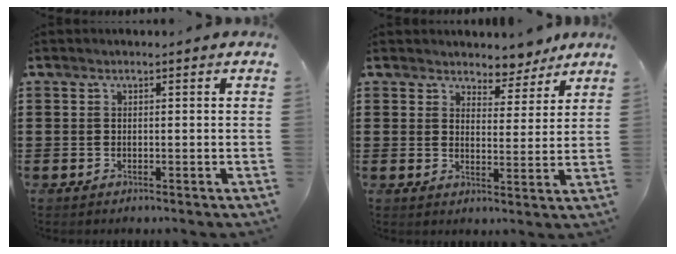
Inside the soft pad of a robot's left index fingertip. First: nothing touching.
{"total": 4.3, "force": [4.1, 1.4, 0.2], "torque": [-0.017, -0.015, 0.074]}